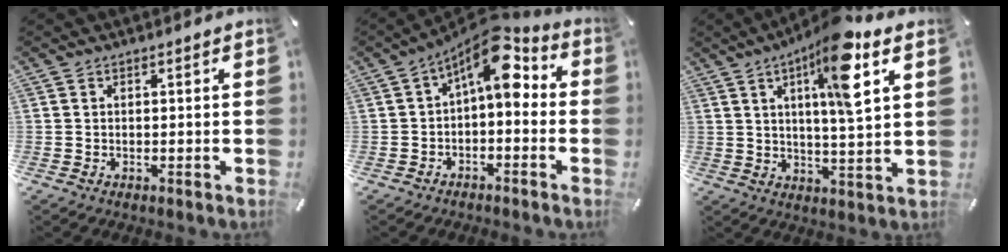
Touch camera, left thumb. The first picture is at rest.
{"total": 10.0, "force": [3.8, 4.8, 7.9], "torque": [-0.118, -0.034, 0.062]}
{"total": 14.3, "force": [6.5, 3.1, 12.3], "torque": [-0.194, -0.021, 0.100]}